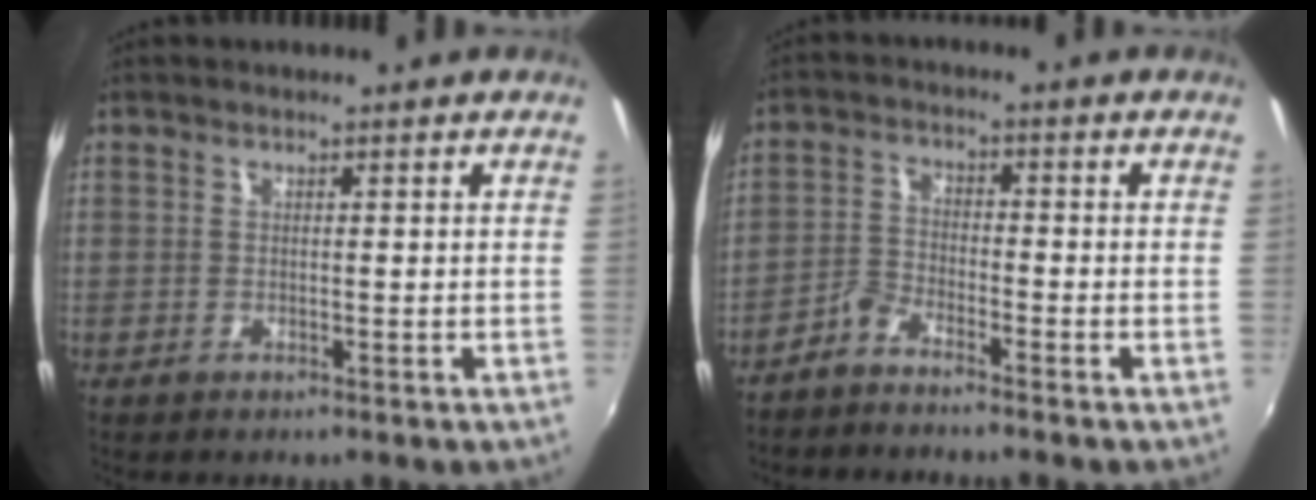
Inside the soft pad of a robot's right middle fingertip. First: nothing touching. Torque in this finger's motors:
{"motor_torque": [-0.12, -0.22, -0.01, -0.01]}